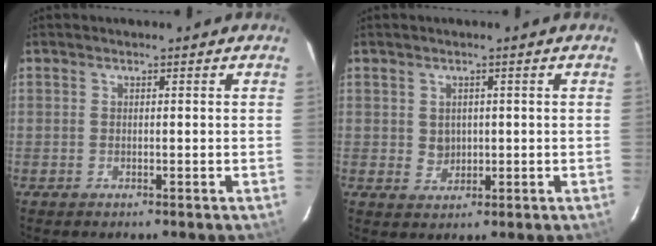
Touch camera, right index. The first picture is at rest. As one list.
[{"total": 2.7, "force": [0.4, 2.5, 0.9], "torque": [-0.013, 0.005, 0.011]}]